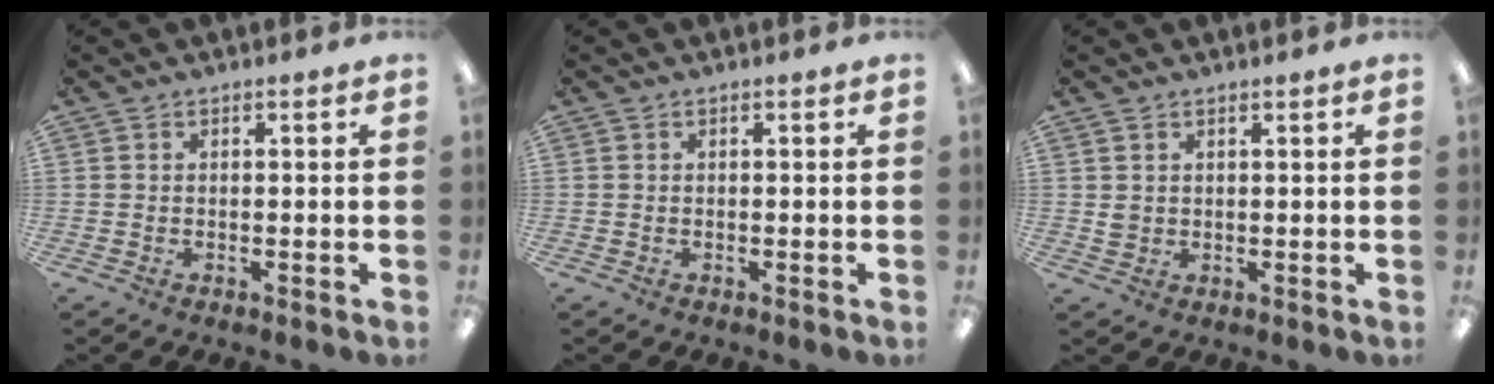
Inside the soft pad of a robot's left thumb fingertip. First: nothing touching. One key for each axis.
{"total": 0.0}
{"total": 1.8, "fx": 0.9, "fy": 1.4, "fz": 0.5, "tx": -0.013, "ty": 0.001, "tz": 0.017}